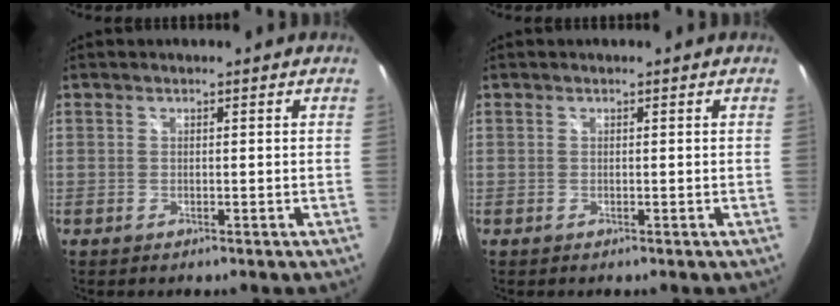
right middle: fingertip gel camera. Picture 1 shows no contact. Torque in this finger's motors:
{"motor_torque": [0.00, 0.00, 0.00, 0.00]}